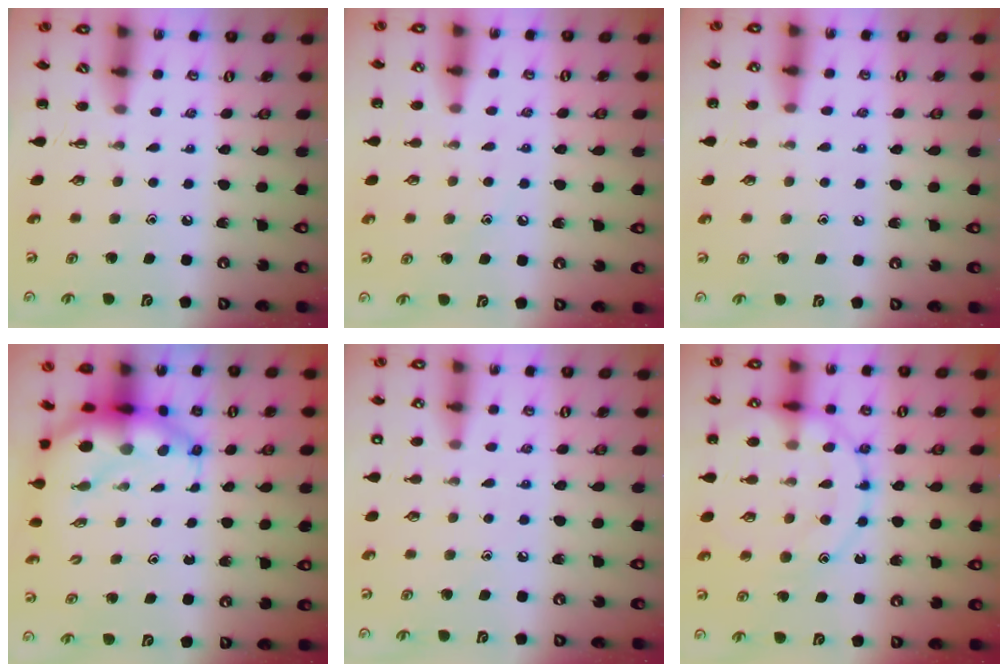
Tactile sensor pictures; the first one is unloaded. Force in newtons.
{"total": 6.8, "press": 6.6, "slide": 1.7}
{"total": 5.1, "press": 4.8, "slide": 1.7}
{"total": 7.2, "press": 7.0, "slide": 1.8}
{"total": 6.7, "press": 6.3, "slide": 2.2}
{"total": 15.9, "press": 15.8, "slide": 1.6}